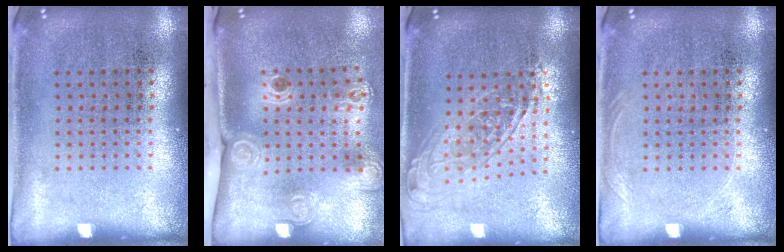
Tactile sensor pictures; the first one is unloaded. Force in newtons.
{"total": 2.3, "press": 1.6, "slide": 1.6}
{"total": 1.5, "press": 1.2, "slide": 0.9}
{"total": 0.7, "press": 0.6, "slide": 0.2}